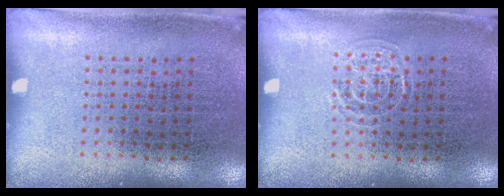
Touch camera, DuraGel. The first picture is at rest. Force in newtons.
{"total": 0.5, "press": 0.5, "slide": 0.1}